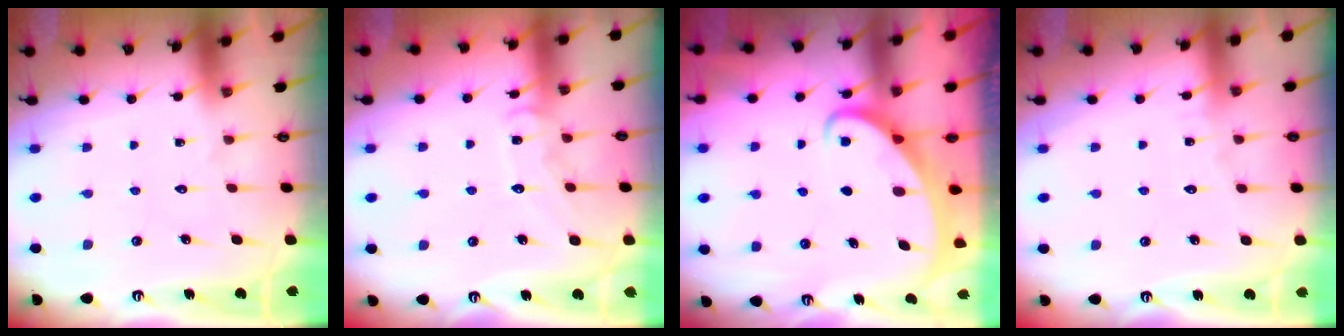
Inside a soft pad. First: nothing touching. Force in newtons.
{"total": 9.4, "press": 9.4, "slide": 0.7}
{"total": 2.2, "press": 2.2, "slide": 0.3}
{"total": 2.5, "press": 2.5, "slide": 0.2}